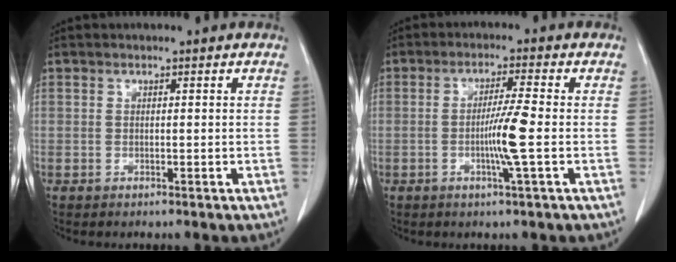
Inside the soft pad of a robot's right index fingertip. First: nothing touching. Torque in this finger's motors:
{"motor_torque": [0.24, -0.07, 0.13, 0.09]}